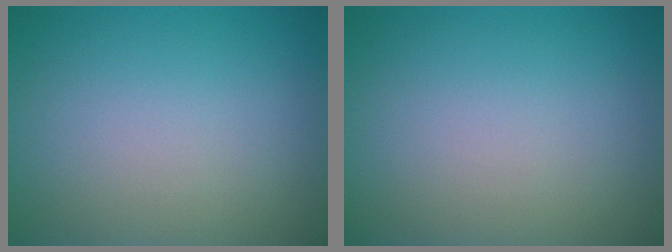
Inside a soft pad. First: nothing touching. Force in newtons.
{"total": 0.0}